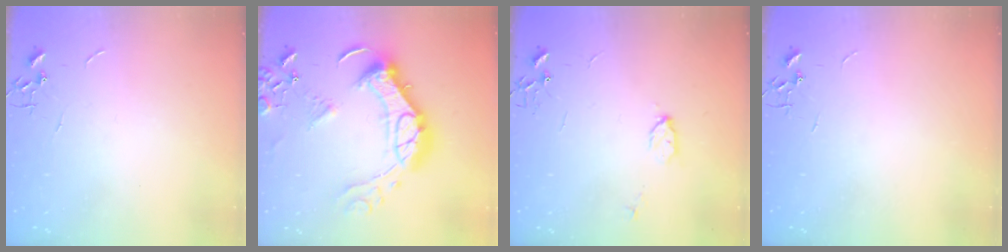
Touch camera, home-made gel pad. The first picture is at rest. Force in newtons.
{"total": 20.8, "press": 20.7, "slide": 1.7}
{"total": 4.3, "press": 4.2, "slide": 0.5}
{"total": 0.0}